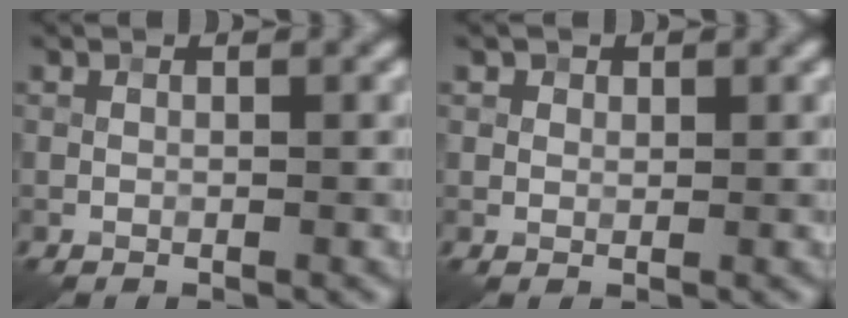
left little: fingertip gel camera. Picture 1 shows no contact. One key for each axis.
{"total": 1.2, "fx": 0.7, "fy": 0.9, "fz": 0.3, "tx": -0.004, "ty": -0.002, "tz": 0.007}